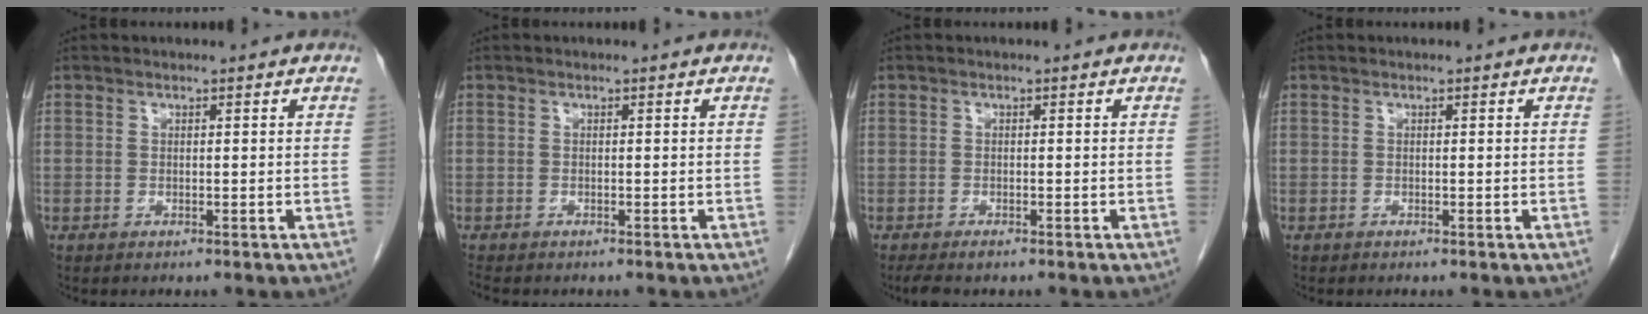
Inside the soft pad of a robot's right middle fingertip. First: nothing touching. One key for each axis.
{"total": 1.7, "fx": -1.5, "fy": 0.4, "fz": 0.7, "tx": -0.021, "ty": -0.009, "tz": -0.021}
{"total": 2.2, "fx": -1.6, "fy": 0.6, "fz": 1.3, "tx": -0.025, "ty": -0.007, "tz": -0.025}
{"total": 0.0}